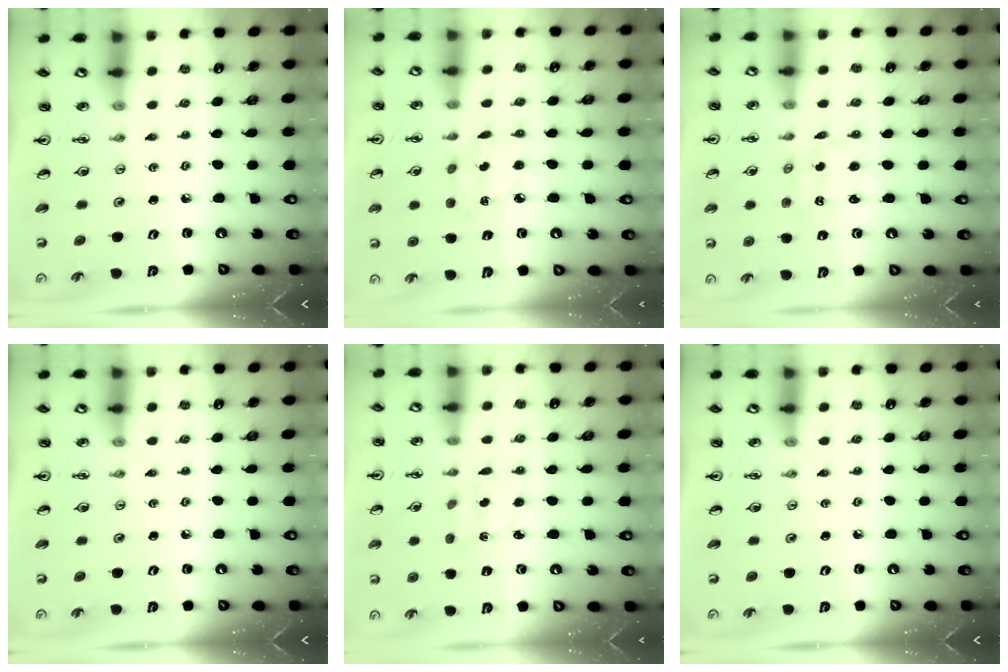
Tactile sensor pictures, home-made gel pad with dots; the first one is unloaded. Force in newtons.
{"total": 5.2, "press": 5.2, "slide": 0.2}
{"total": 0.9, "press": 0.9, "slide": 0.1}
{"total": 0.0}
{"total": 2.9, "press": 2.8, "slide": 0.6}
{"total": 0.0}